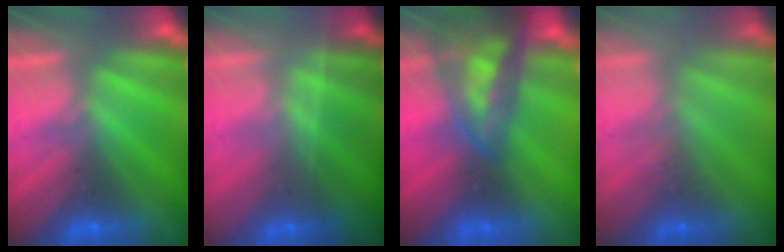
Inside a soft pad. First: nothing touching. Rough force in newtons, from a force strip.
{"total": 1.6}
{"total": 7.4}
{"total": 2.9}